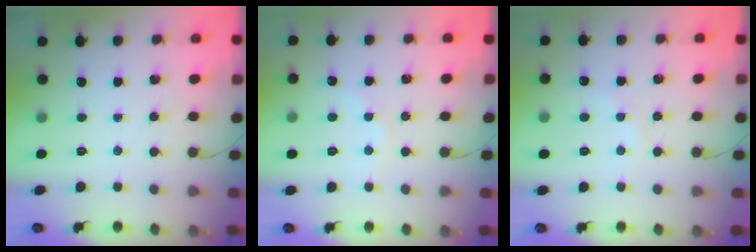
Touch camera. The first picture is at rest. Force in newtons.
{"total": 5.7, "press": 5.4, "slide": 1.6}
{"total": 4.0, "press": 3.8, "slide": 1.4}